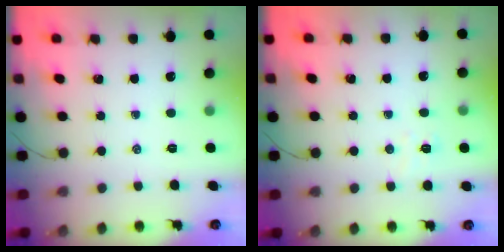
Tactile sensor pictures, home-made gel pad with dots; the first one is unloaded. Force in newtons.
{"total": 3.6, "press": 3.5, "slide": 0.7}